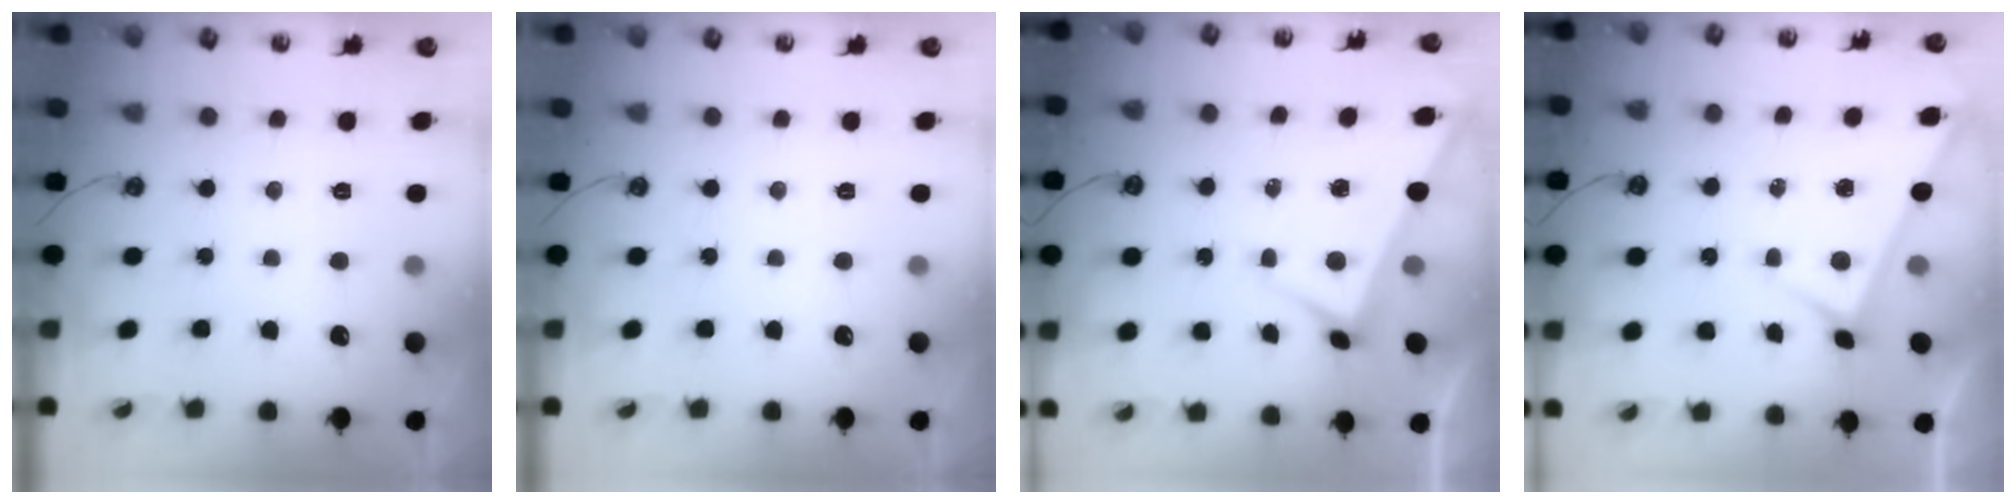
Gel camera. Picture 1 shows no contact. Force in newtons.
{"total": 0.0}
{"total": 3.3, "press": 3.3, "slide": 0.0}
{"total": 3.0, "press": 3.0, "slide": 0.2}